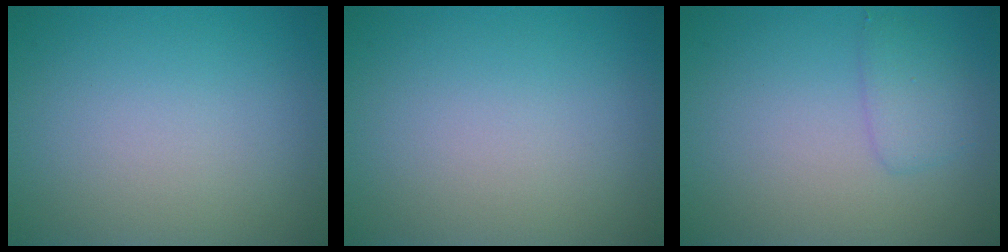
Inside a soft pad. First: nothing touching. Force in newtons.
{"total": 0.0}
{"total": 1.7, "press": 1.7, "slide": 0.1}